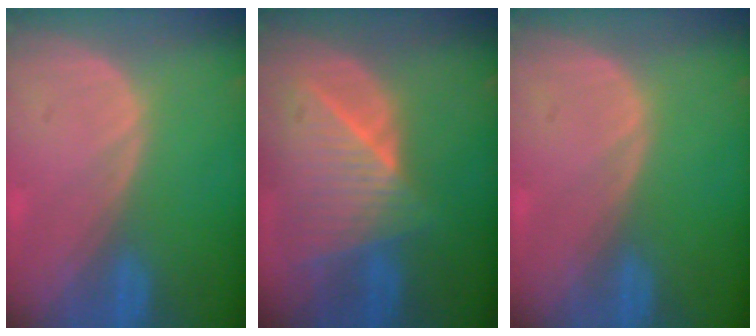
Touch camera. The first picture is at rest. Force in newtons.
{"total": 9.0, "press": 8.1, "slide": 4.1}
{"total": 0.0}